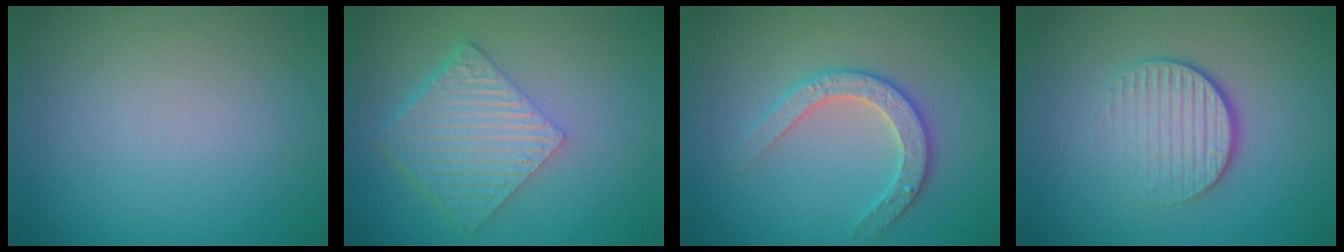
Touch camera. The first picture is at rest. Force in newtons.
{"total": 6.5, "press": 4.4, "slide": 4.7}
{"total": 2.8, "press": 2.8, "slide": 0.3}
{"total": 4.1, "press": 2.6, "slide": 3.2}